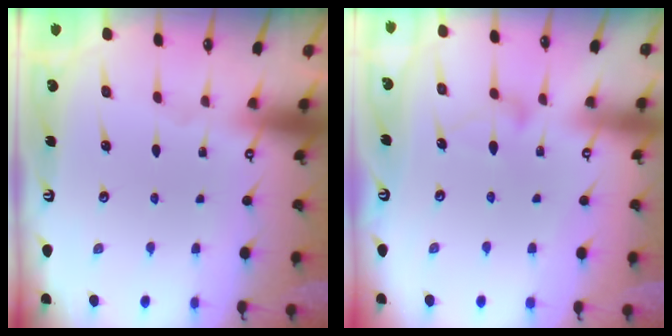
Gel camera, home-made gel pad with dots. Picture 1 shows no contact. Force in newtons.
{"total": 8.7, "press": 8.7, "slide": 0.4}